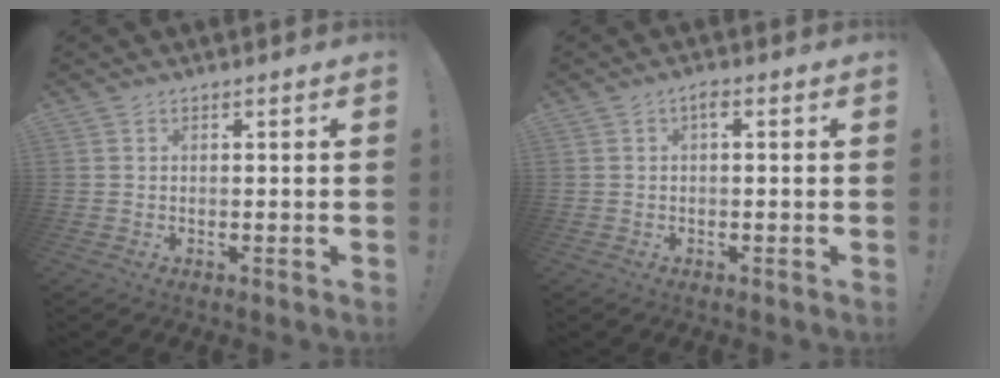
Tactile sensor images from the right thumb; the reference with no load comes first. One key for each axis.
{"total": 1.6, "fx": 0.2, "fy": 0.5, "fz": 1.5, "tx": -0.033, "ty": 0.006, "tz": 0.001}